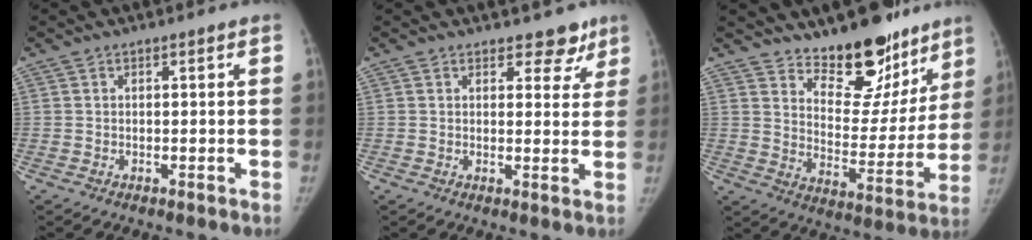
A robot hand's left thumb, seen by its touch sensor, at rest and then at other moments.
{"total": 4.9, "force": [3.7, 2.8, 1.5], "torque": [0.015, -0.022, 0.042]}
{"total": 16.8, "force": [13.2, 7.6, 7.1], "torque": [-0.026, -0.105, 0.195]}